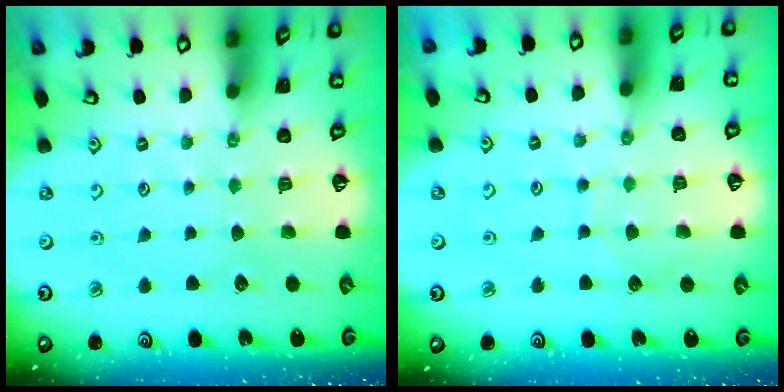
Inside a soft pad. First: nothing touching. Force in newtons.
{"total": 5.3, "press": 5.3, "slide": 0.7}